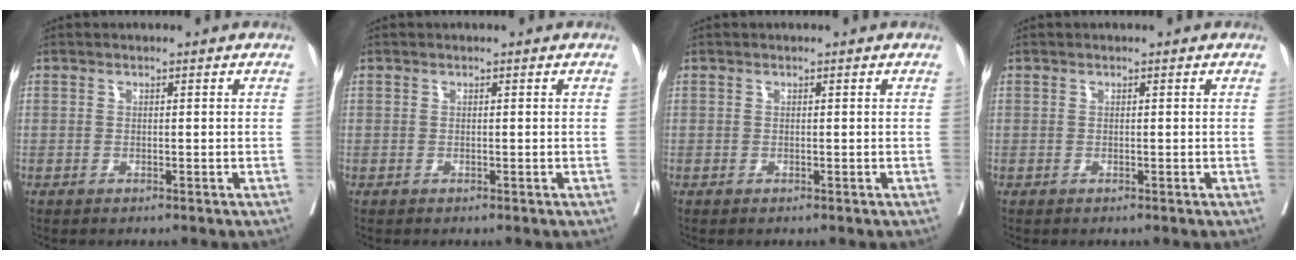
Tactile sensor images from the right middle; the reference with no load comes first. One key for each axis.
{"total": 0.0}
{"total": 0.0}
{"total": 0.0}